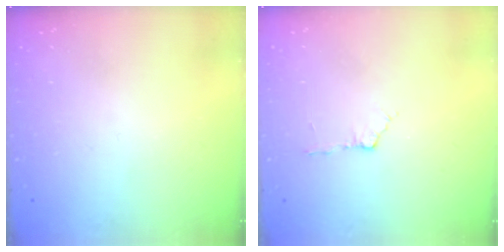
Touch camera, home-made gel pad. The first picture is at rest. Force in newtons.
{"total": 4.5, "press": 4.5, "slide": 0.6}